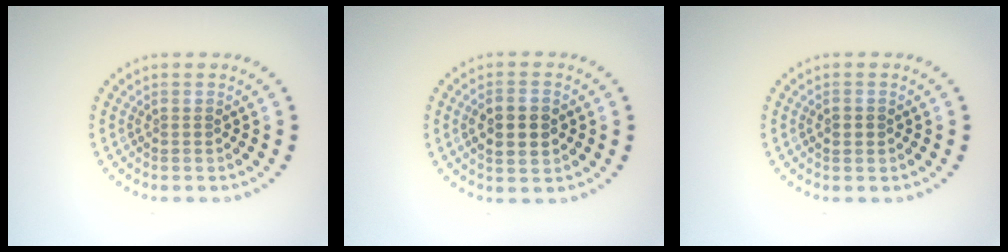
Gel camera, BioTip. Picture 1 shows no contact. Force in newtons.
{"total": 3.3, "press": 3.3, "slide": 0.4}
{"total": 1.5, "press": 1.5, "slide": 0.2}